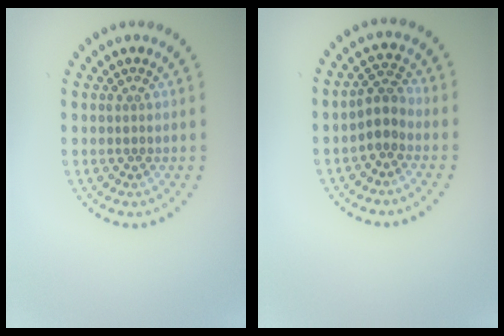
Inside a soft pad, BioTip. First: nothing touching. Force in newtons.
{"total": 2.3, "press": 2.0, "slide": 1.2}